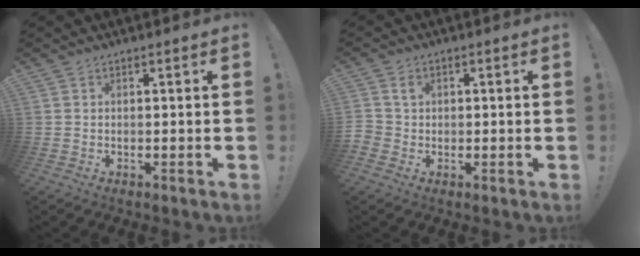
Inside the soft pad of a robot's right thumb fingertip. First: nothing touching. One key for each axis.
{"total": 3.6, "fx": 0.6, "fy": 3.2, "fz": 1.7, "tx": -0.027, "ty": 0.006, "tz": 0.011}